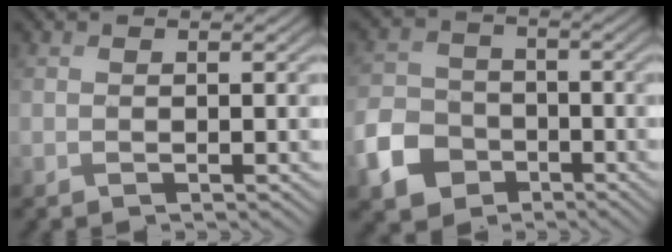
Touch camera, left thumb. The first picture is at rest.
{"total": 7.4, "force": [-3.8, 5.5, 3.2], "torque": [-0.081, -0.009, -0.089]}